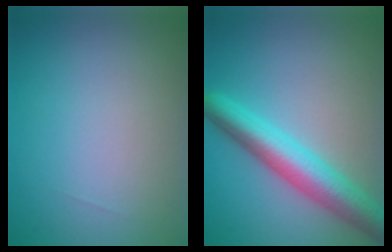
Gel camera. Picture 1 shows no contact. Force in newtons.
{"total": 6.0, "press": 5.9, "slide": 0.3}